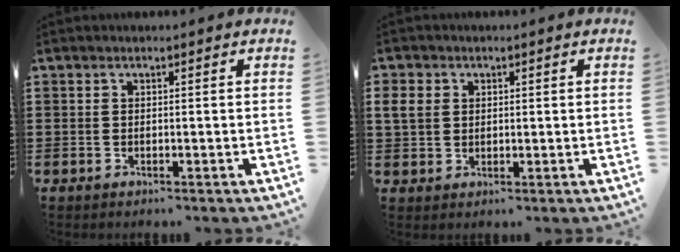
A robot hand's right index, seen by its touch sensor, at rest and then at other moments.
{"total": 3.2, "force": [0.8, 2.8, 1.3], "torque": [-0.045, 0.009, 0.010]}